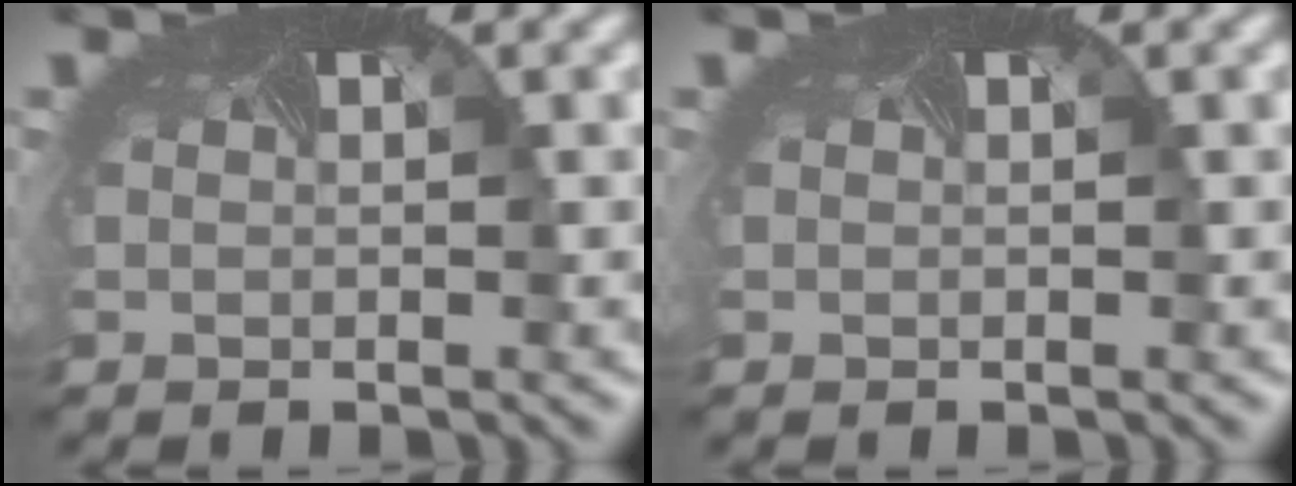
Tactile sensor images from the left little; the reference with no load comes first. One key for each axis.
{"total": 0.0}